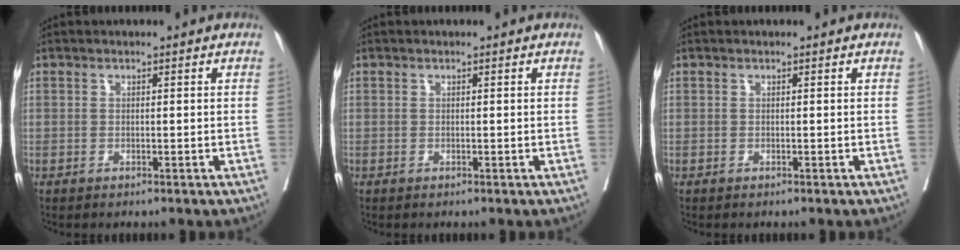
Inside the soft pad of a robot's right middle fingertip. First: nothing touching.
{"total": 0.0}
{"total": 0.0}